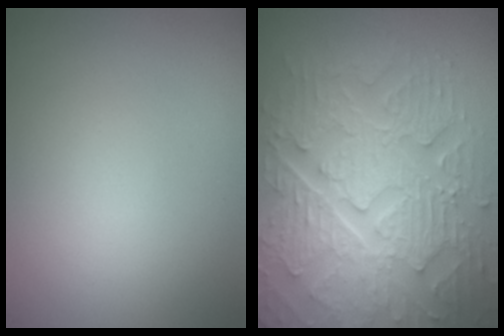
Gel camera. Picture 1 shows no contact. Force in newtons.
{"total": 9.2, "press": 6.8, "slide": 6.2}